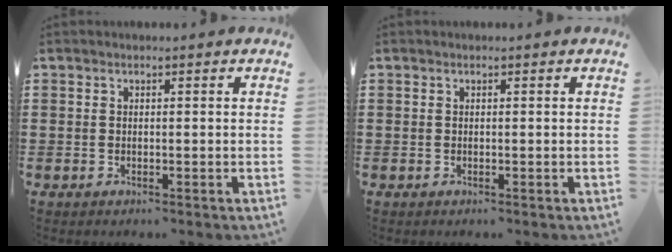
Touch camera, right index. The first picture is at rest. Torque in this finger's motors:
{"motor_torque": [-0.24, 0.75, 0.00, 0.02]}